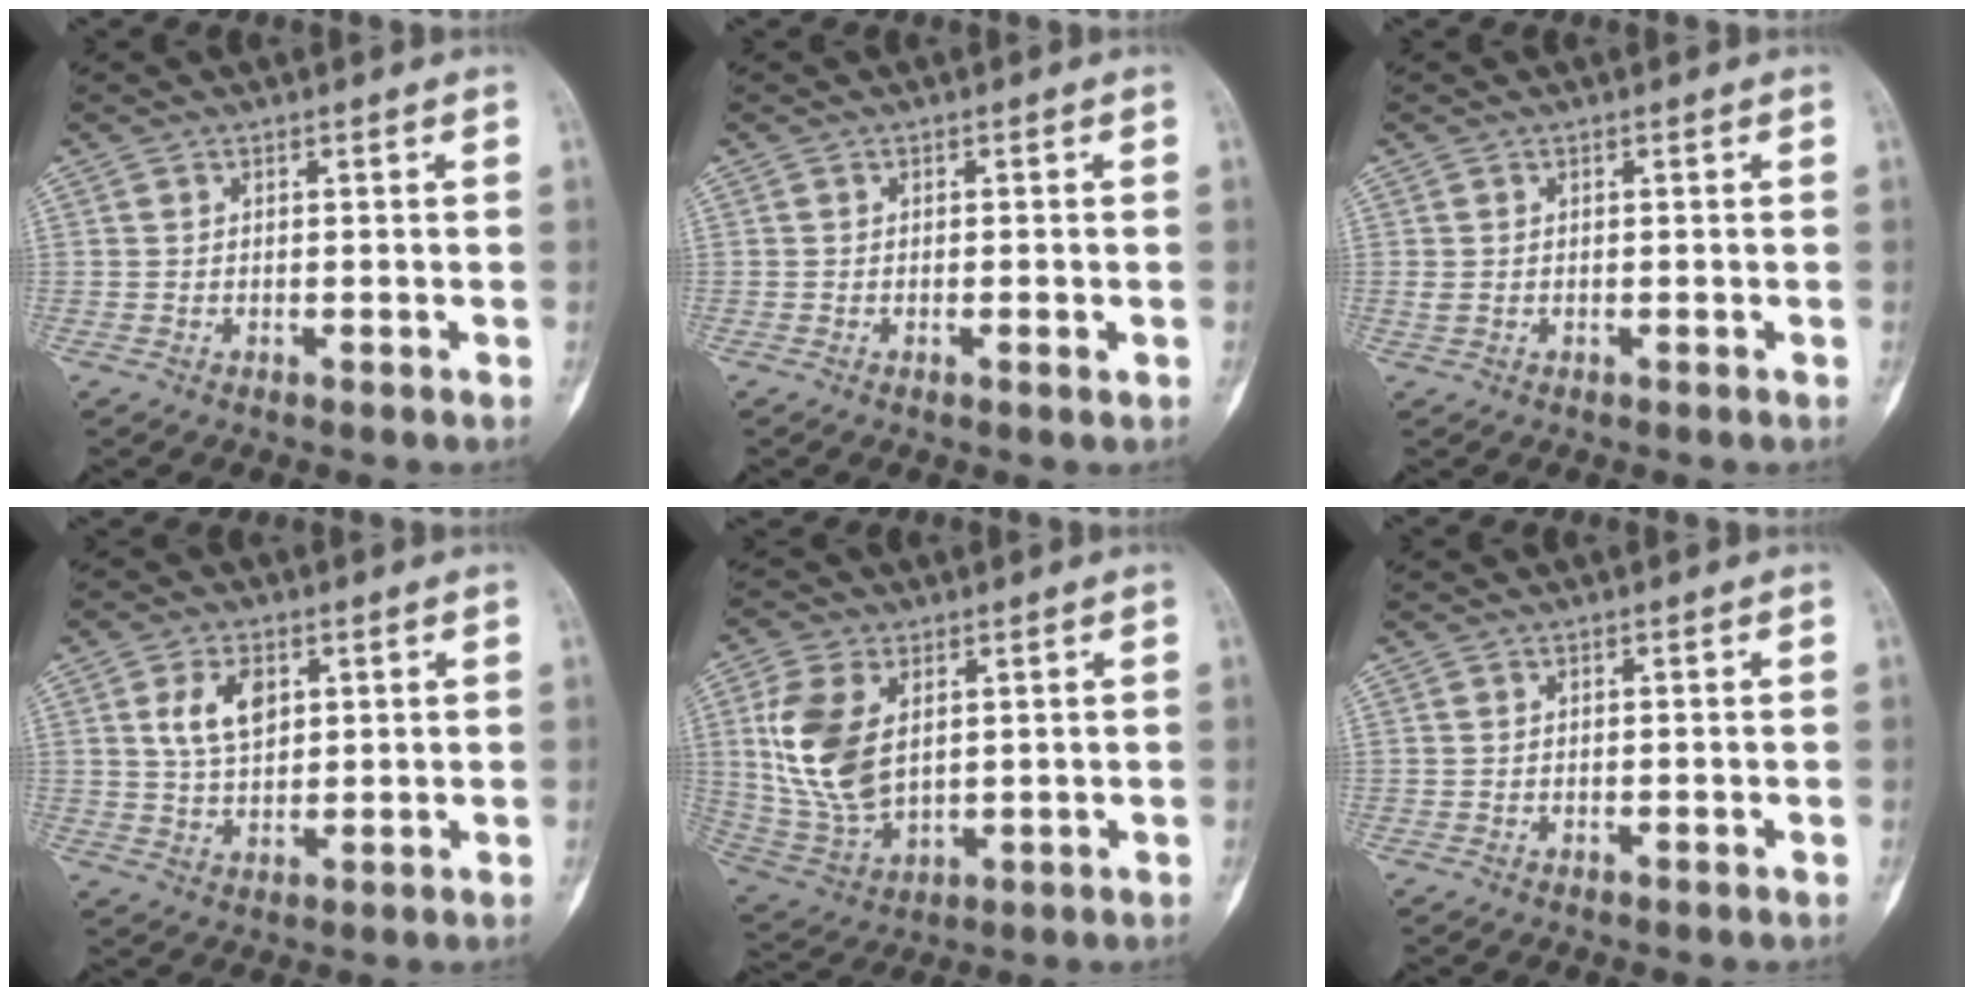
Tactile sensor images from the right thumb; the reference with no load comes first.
{"total": 1.4, "force": [-0.4, 0.4, 1.3], "torque": [-0.019, 0.001, -0.006]}
{"total": 0.9, "force": [0.0, 0.6, 0.7], "torque": [-0.021, 0.005, 0.004]}
{"total": 7.4, "force": [2.5, 4.5, 5.3], "torque": [-0.085, -0.008, 0.049]}
{"total": 14.1, "force": [3.1, 8.6, 10.8], "torque": [-0.213, -0.013, 0.073]}
{"total": 0.0}